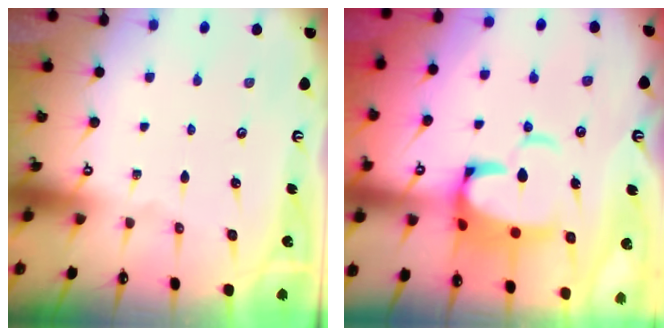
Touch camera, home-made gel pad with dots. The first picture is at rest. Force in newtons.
{"total": 9.5, "press": 9.3, "slide": 1.5}